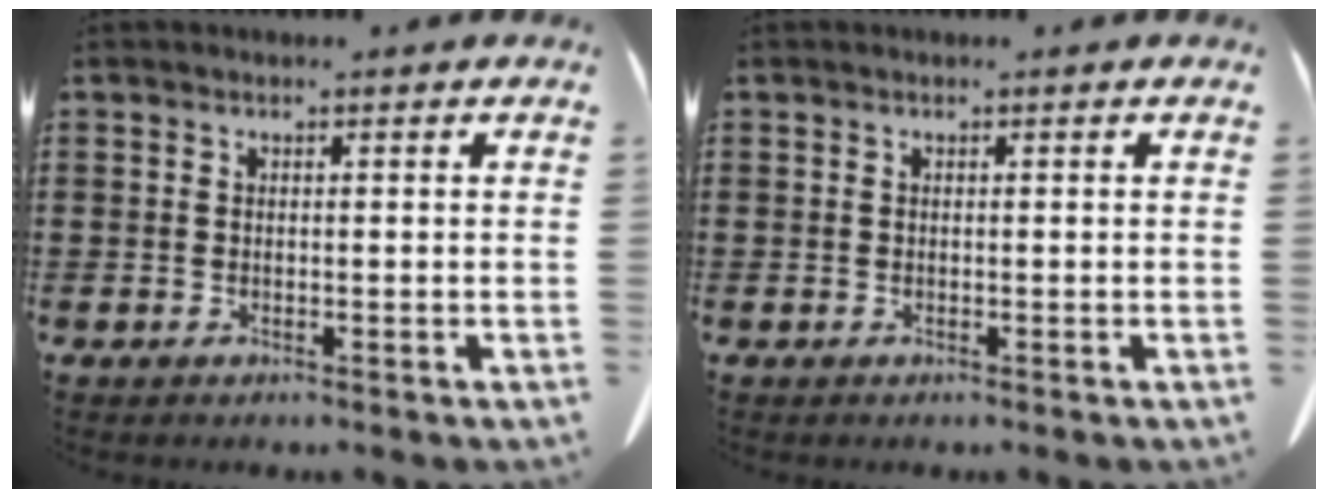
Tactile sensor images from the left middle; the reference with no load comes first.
{"total": 0.0}